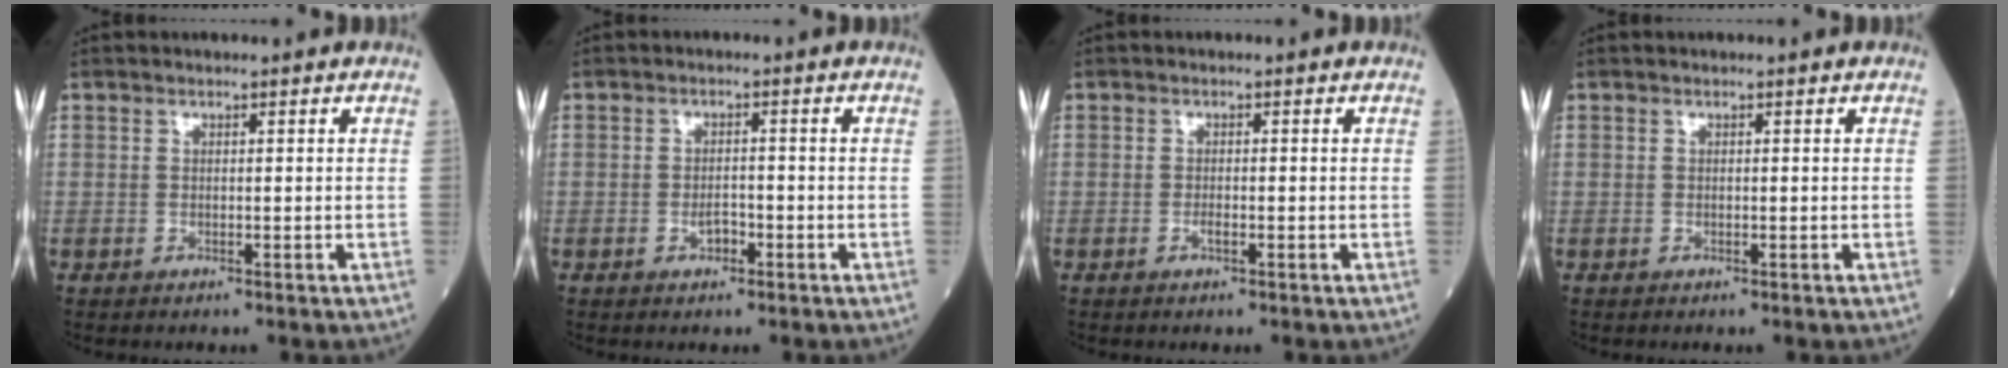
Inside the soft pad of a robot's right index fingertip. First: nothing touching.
{"total": 2.0, "force": [-0.9, 1.0, 1.4], "torque": [-0.020, 0.004, -0.015]}
{"total": 0.9, "force": [-0.4, 0.2, 0.8], "torque": [-0.016, 0.000, -0.009]}
{"total": 0.0}